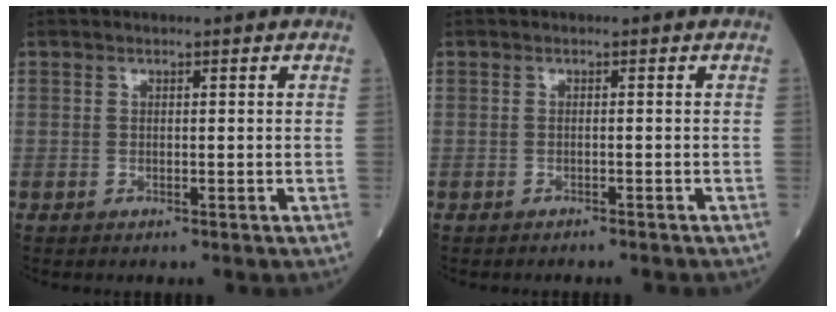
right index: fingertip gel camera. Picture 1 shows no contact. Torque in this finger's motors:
{"motor_torque": [0.02, 0.07, -0.03, 0.02]}